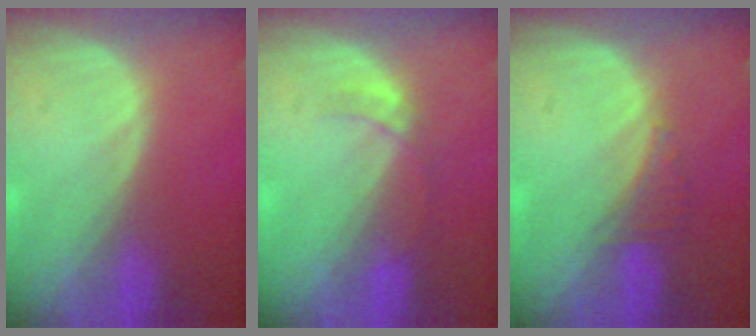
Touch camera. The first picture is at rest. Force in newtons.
{"total": 2.7, "press": 2.4, "slide": 1.3}
{"total": 1.9, "press": 1.8, "slide": 0.7}